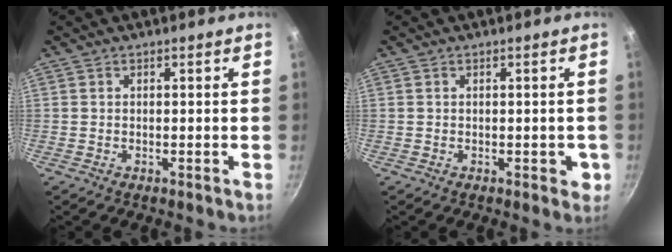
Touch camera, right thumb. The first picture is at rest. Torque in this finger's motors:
{"motor_torque": [0.27, 0.55, -0.24, 0.09, 0.06]}